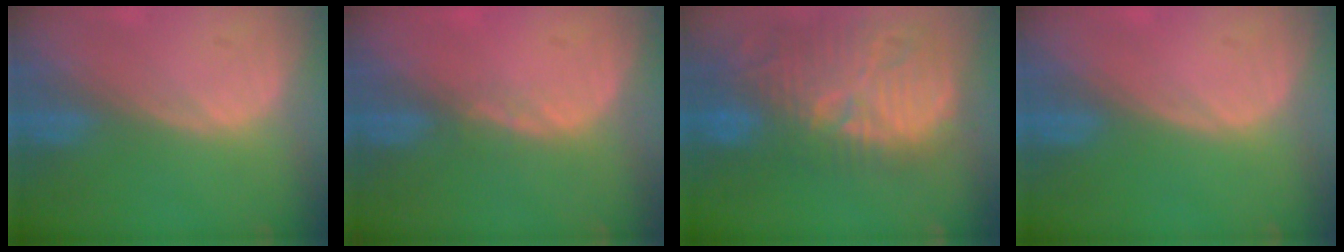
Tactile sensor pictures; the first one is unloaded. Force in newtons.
{"total": 1.5, "press": 1.2, "slide": 0.8}
{"total": 14.3, "press": 12.9, "slide": 6.2}
{"total": 0.0}